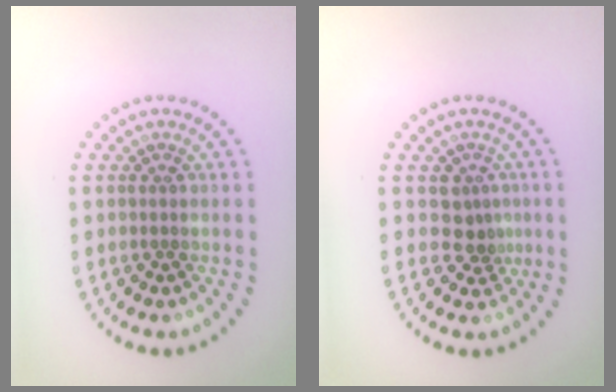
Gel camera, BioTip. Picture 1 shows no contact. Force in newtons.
{"total": 2.3, "press": 1.8, "slide": 1.4}